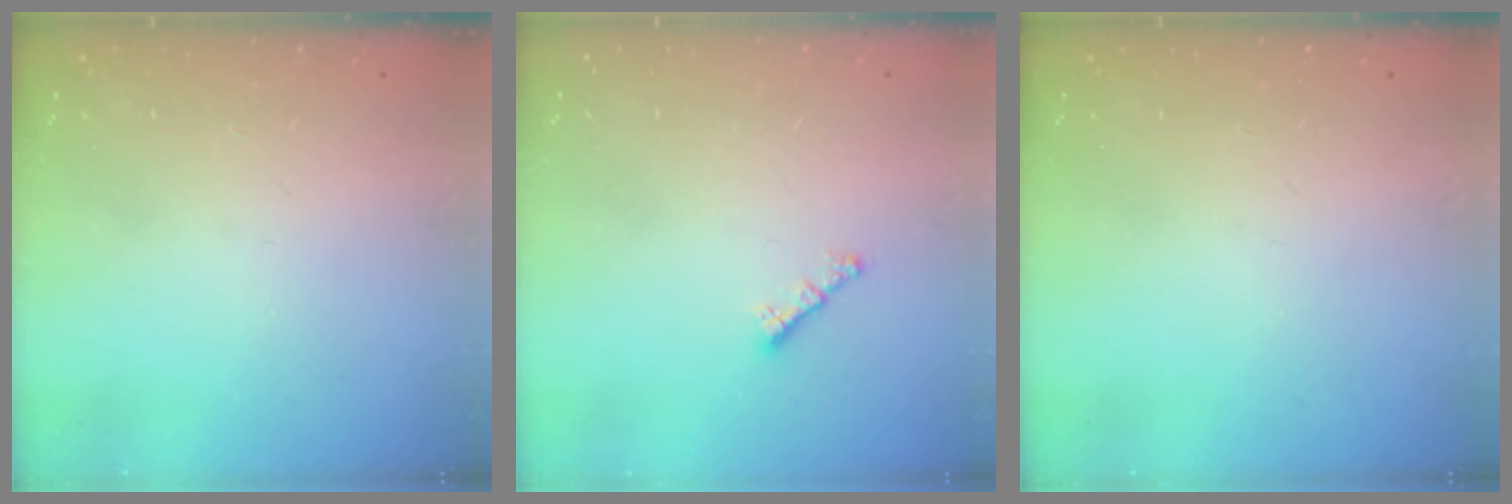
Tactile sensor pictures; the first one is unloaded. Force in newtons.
{"total": 0.8, "press": 0.7, "slide": 0.4}
{"total": 0.0}